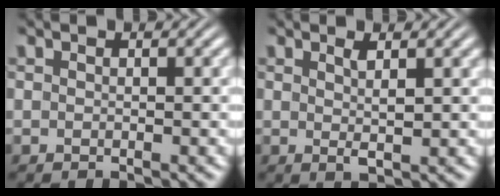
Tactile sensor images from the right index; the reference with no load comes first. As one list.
[{"total": 1.6, "force": [0.5, -0.1, 1.5], "torque": [-0.023, -0.007, 0.014]}]